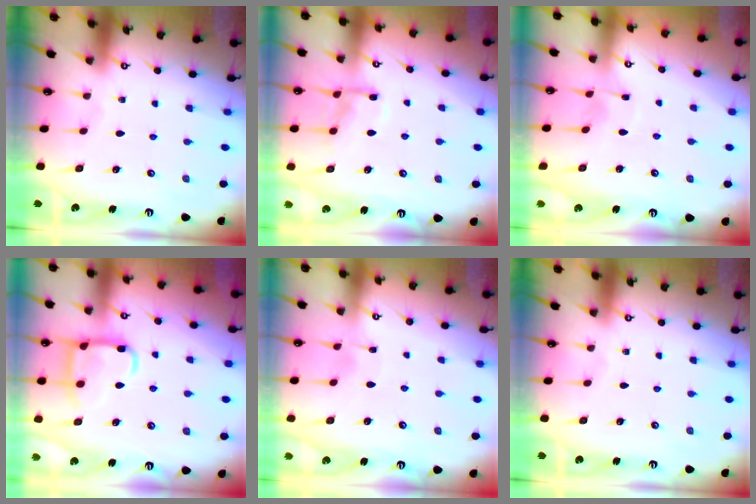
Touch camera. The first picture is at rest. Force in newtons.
{"total": 9.9, "press": 9.9, "slide": 1.0}
{"total": 2.9, "press": 2.9, "slide": 0.2}
{"total": 13.2, "press": 13.1, "slide": 1.4}
{"total": 3.6, "press": 3.6, "slide": 0.4}
{"total": 0.0}